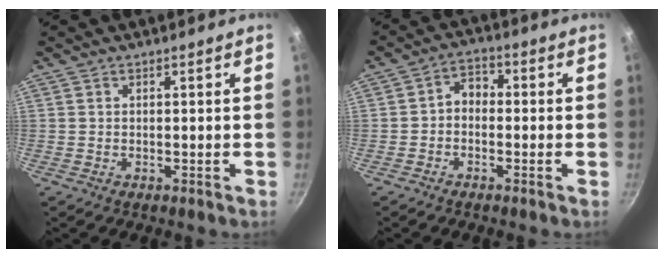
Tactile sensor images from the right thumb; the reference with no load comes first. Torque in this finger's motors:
{"motor_torque": [0.69, 1.03, 0.54, 0.18, -0.04]}